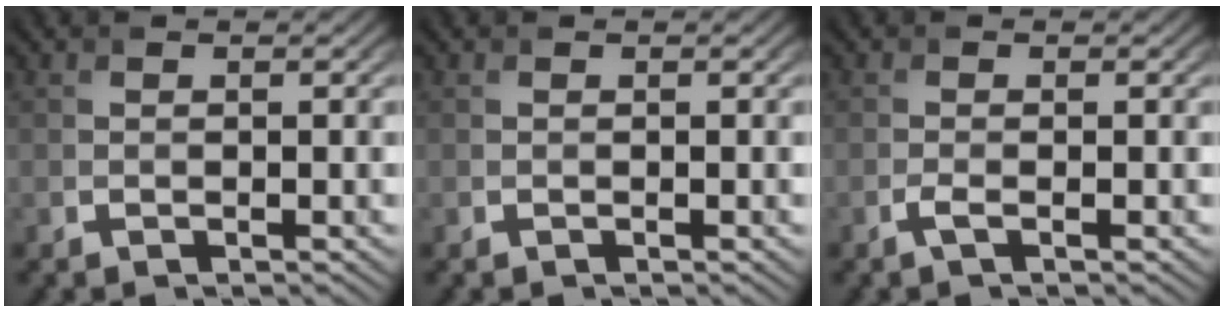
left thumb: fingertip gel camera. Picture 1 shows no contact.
{"total": 0.0}
{"total": 1.2, "force": [-0.6, 0.2, 1.0], "torque": [-0.024, 0.001, -0.015]}